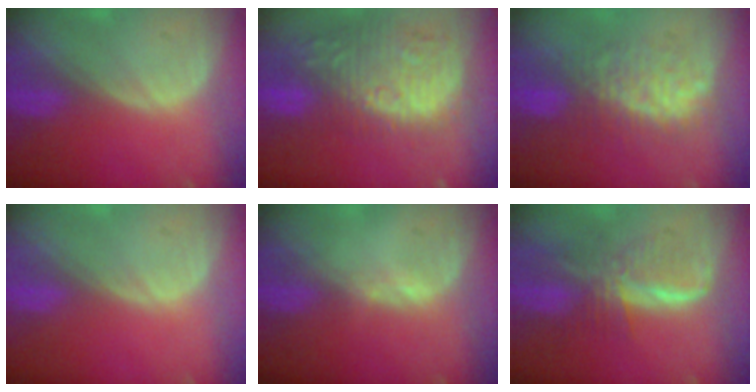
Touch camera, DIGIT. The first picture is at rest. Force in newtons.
{"total": 12.8, "press": 11.7, "slide": 5.4}
{"total": 7.7, "press": 7.7, "slide": 0.3}
{"total": 0.0}
{"total": 0.6, "press": 0.5, "slide": 0.4}
{"total": 6.9, "press": 6.4, "slide": 2.7}